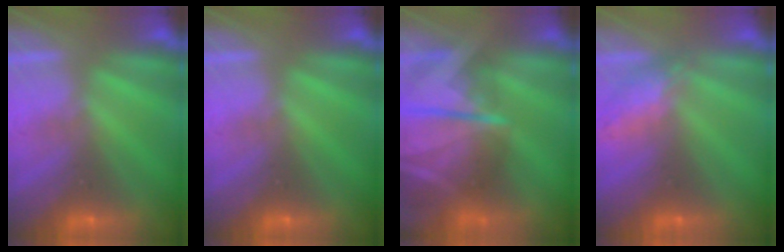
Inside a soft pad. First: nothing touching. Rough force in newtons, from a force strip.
{"total": 0.0}
{"total": 7.1}
{"total": 2.4}